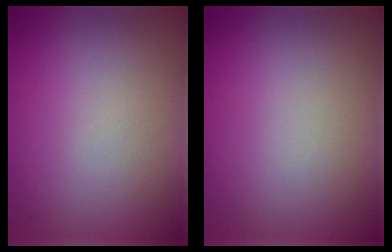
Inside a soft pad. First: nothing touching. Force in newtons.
{"total": 0.0}